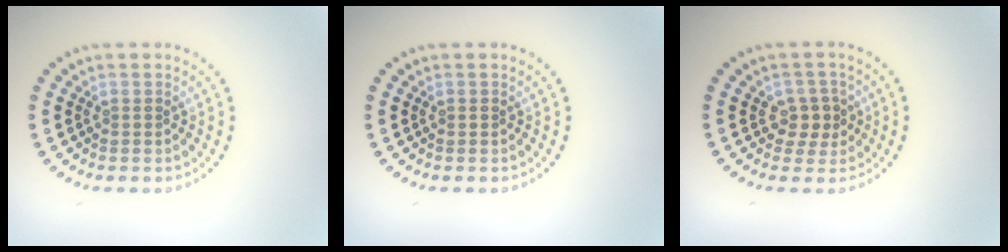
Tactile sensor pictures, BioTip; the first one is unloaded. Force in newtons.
{"total": 0.5, "press": 0.4, "slide": 0.3}
{"total": 2.2, "press": 2.0, "slide": 0.9}